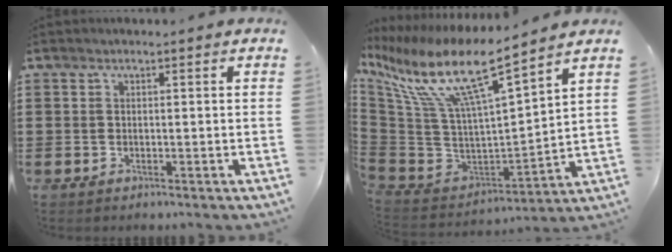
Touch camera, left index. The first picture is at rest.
{"total": 13.1, "force": [7.9, 2.2, 10.2], "torque": [-0.238, -0.059, 0.125]}